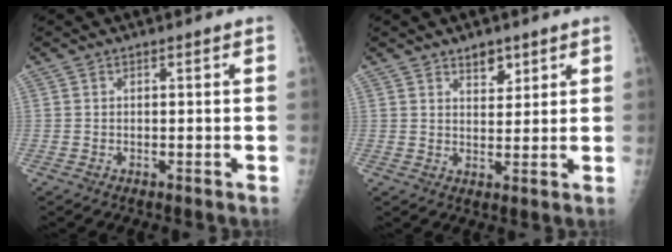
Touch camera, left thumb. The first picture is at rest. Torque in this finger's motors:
{"motor_torque": [0.01, -0.01, 0.02, -0.02, -0.03]}